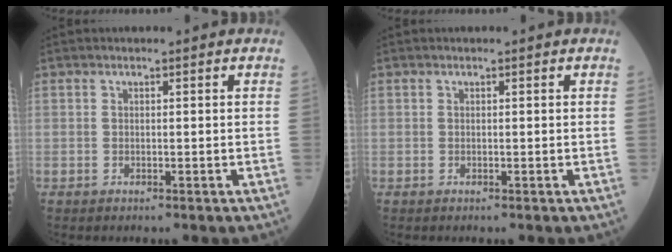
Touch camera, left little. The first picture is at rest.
{"total": 0.0}